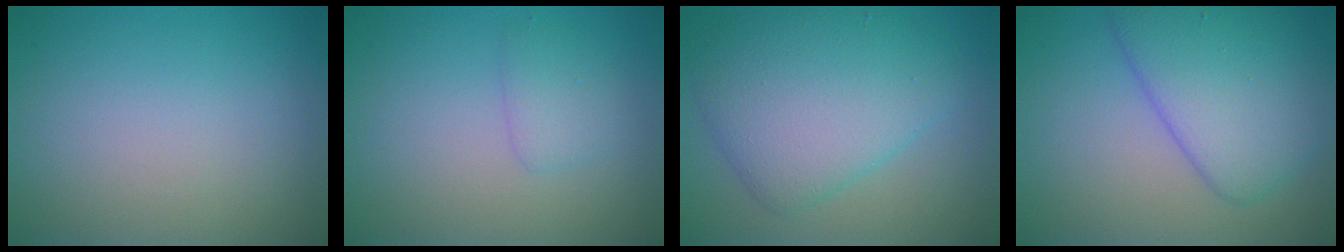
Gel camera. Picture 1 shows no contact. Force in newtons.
{"total": 1.6, "press": 1.6, "slide": 0.1}
{"total": 7.3, "press": 7.3, "slide": 0.1}
{"total": 6.5, "press": 6.5, "slide": 0.1}